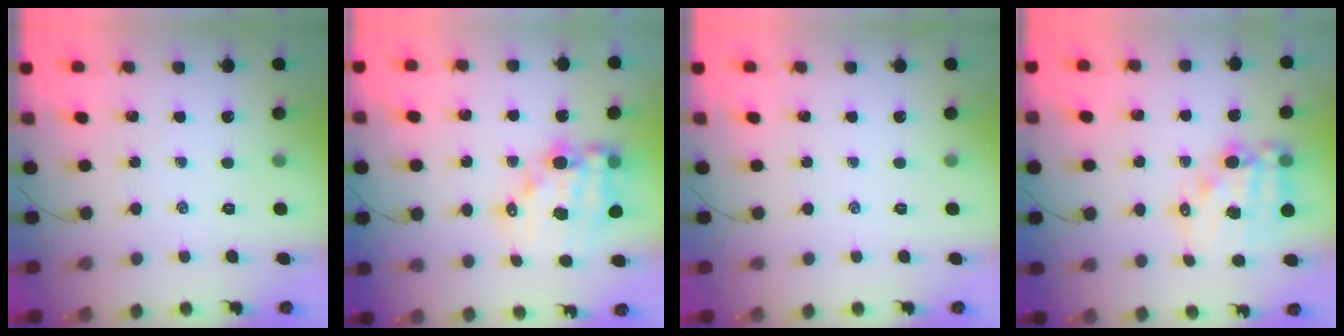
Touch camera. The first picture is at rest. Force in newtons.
{"total": 13.3, "press": 12.9, "slide": 3.1}
{"total": 0.0}
{"total": 13.8, "press": 13.4, "slide": 3.3}